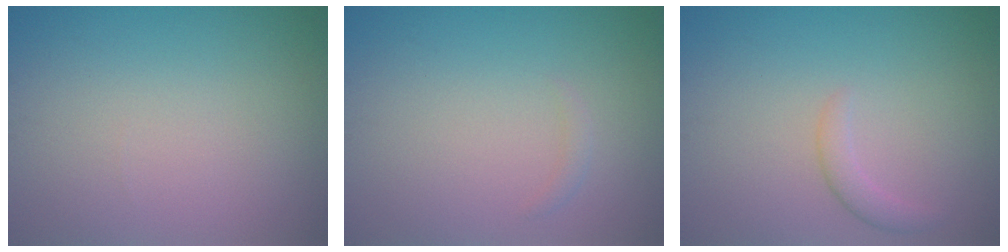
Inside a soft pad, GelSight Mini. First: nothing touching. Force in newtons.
{"total": 0.7, "press": 0.7, "slide": 0.0}
{"total": 1.4, "press": 1.4, "slide": 0.1}